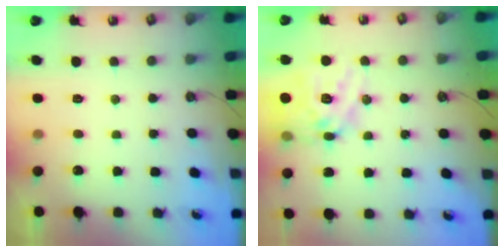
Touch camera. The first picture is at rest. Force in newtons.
{"total": 18.2, "press": 18.1, "slide": 1.8}